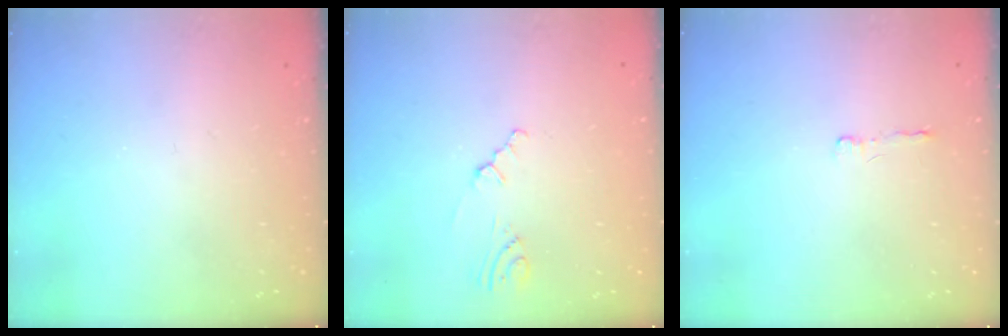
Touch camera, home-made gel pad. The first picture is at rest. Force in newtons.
{"total": 1.3, "press": 1.2, "slide": 0.4}
{"total": 2.0, "press": 2.0, "slide": 0.5}